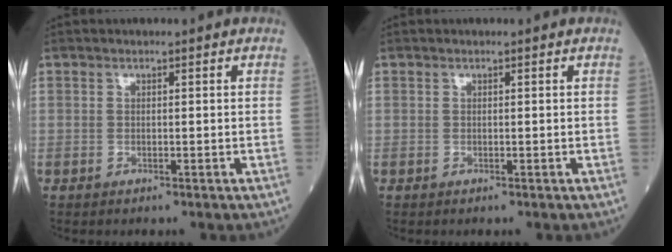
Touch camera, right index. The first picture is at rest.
{"total": 0.0}